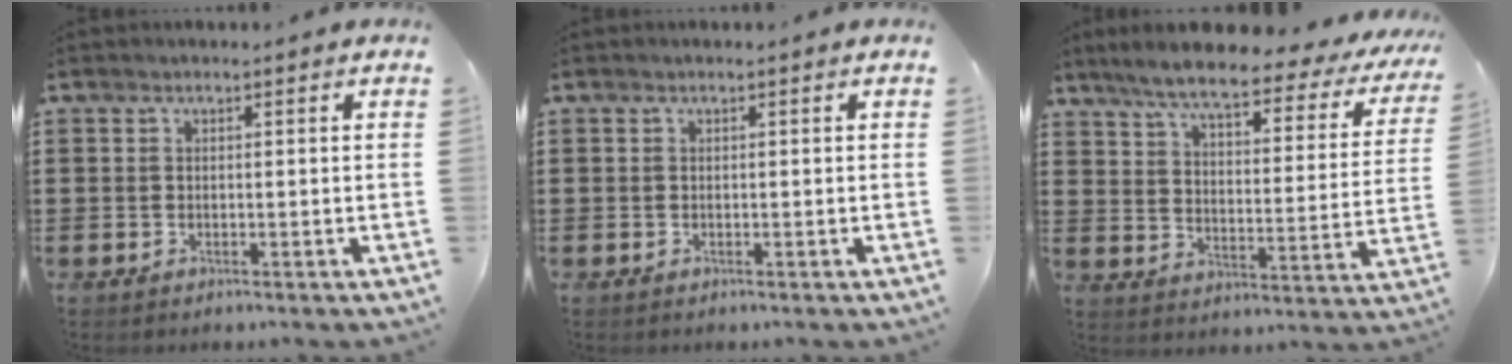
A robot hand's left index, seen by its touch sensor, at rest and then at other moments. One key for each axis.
{"total": 0.0}
{"total": 7.4, "fx": 6.0, "fy": 0.6, "fz": 4.2, "tx": -0.099, "ty": -0.039, "tz": 0.097}